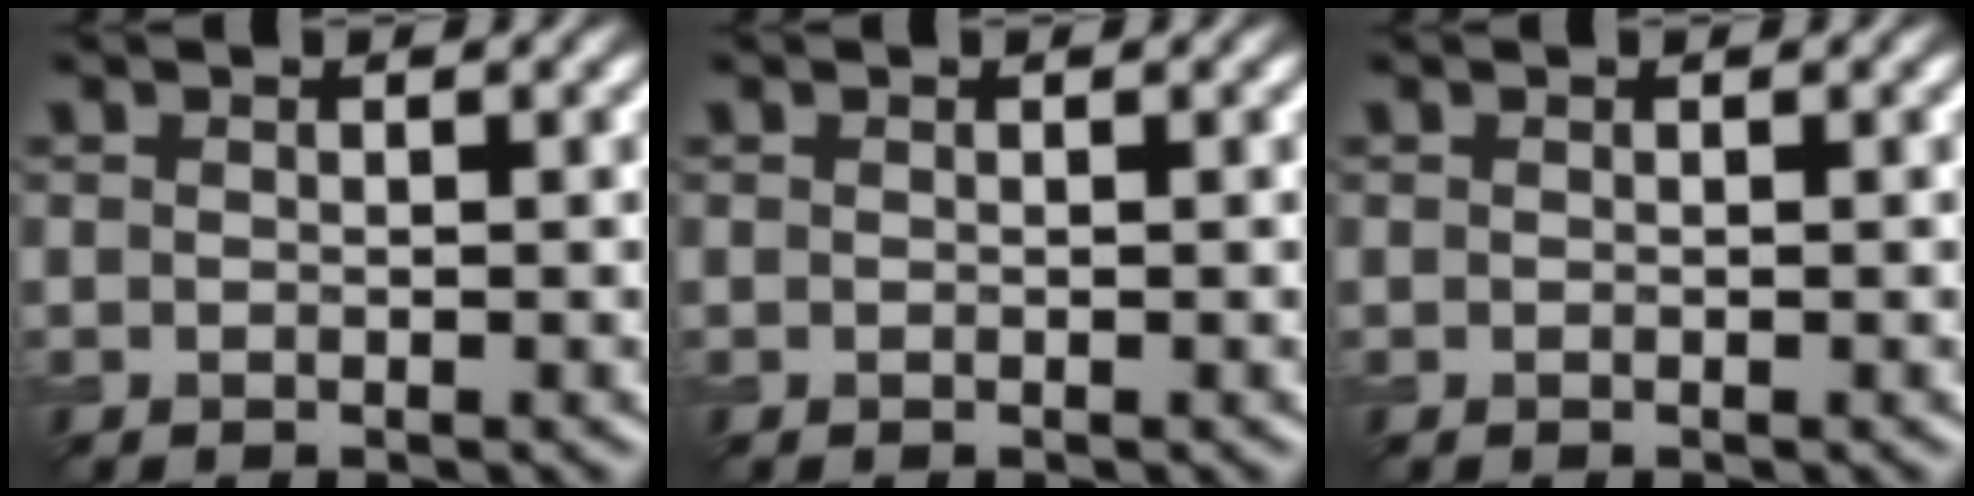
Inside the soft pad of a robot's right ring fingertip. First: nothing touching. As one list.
[{"total": 0.0}, {"total": 0.0}]